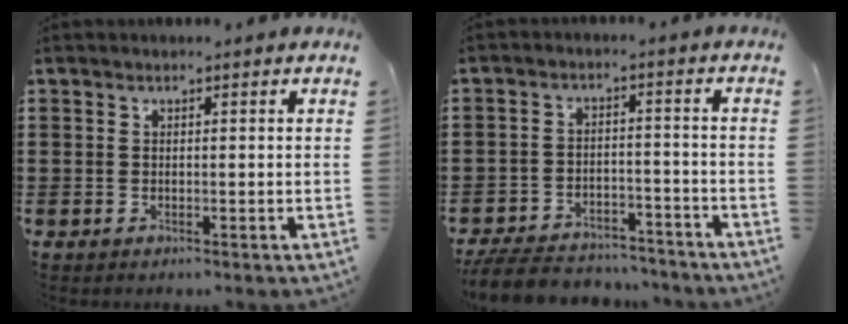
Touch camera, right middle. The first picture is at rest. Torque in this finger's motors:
{"motor_torque": [1.71, -0.42, 0.56, 0.14]}